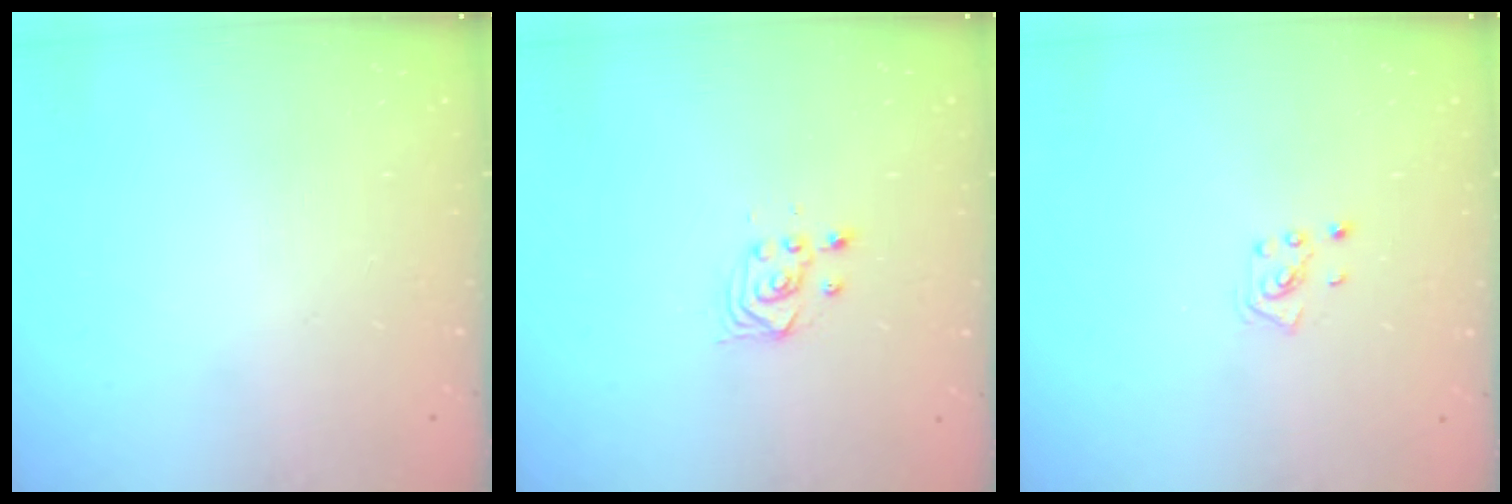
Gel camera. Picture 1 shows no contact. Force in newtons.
{"total": 3.3, "press": 3.2, "slide": 0.4}
{"total": 2.1, "press": 2.0, "slide": 0.3}